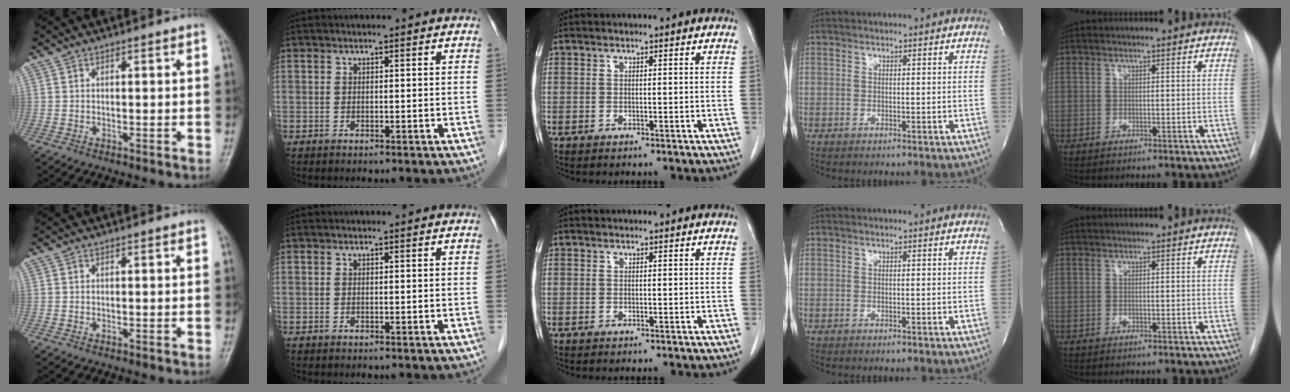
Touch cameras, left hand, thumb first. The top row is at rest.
{}